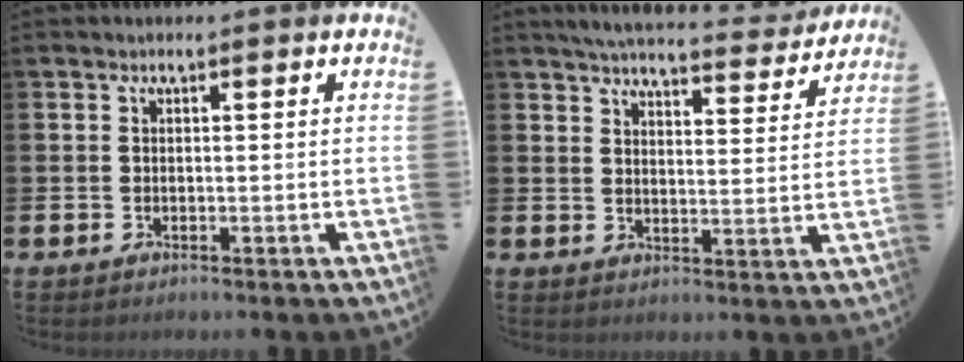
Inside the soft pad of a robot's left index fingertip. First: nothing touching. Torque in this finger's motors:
{"motor_torque": [0.78, -0.98, 0.16, 0.05]}